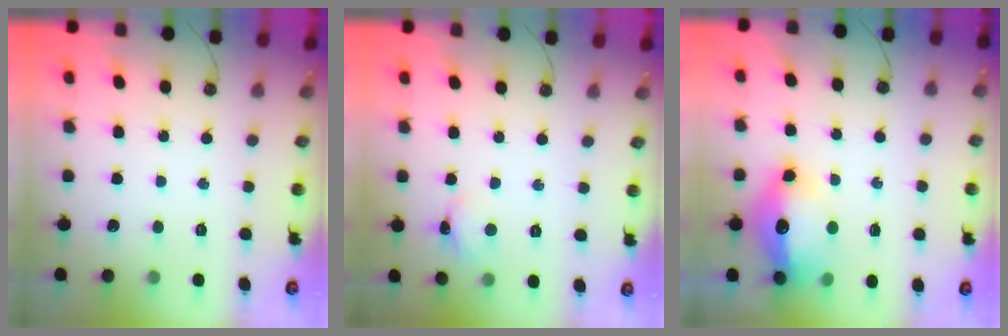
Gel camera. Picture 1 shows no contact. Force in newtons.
{"total": 3.0, "press": 3.0, "slide": 0.4}
{"total": 16.0, "press": 15.9, "slide": 1.8}